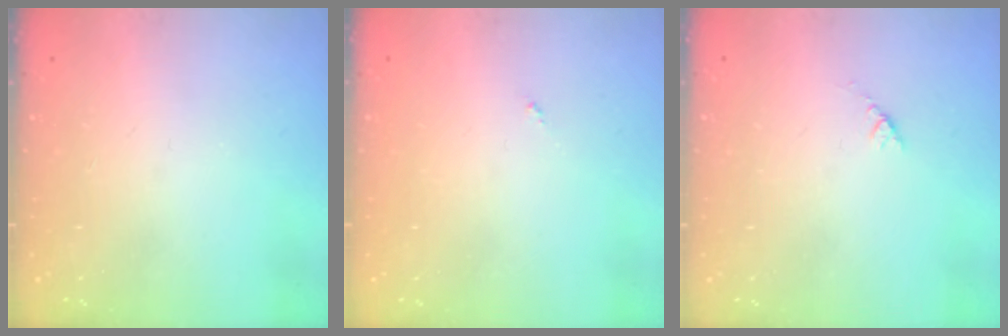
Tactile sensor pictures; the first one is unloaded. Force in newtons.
{"total": 0.0}
{"total": 2.7, "press": 2.6, "slide": 0.4}